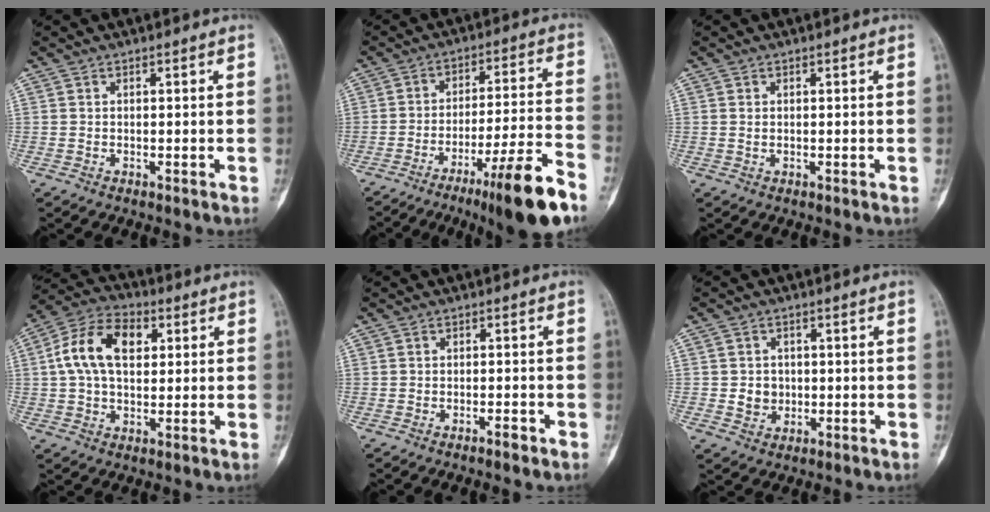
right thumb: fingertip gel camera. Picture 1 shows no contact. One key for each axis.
{"total": 15.5, "fx": -9.7, "fy": 1.0, "fz": 12.1, "tx": -0.198, "ty": 0.047, "tz": -0.149}
{"total": 0.8, "fx": 0.2, "fy": 0.5, "fz": 0.5, "tx": -0.013, "ty": 0.002, "tz": 0.007}
{"total": 12.4, "fx": 2.6, "fy": 7.9, "fz": 9.2, "tx": -0.160, "ty": 0.021, "tz": 0.039}
{"total": 1.4, "fx": -1.1, "fy": 0.3, "fz": 0.9, "tx": -0.018, "ty": 0.008, "tz": -0.017}
{"total": 3.7, "fx": -0.3, "fy": 3.4, "fz": 1.4, "tx": -0.003, "ty": 0.005, "tz": -0.001}